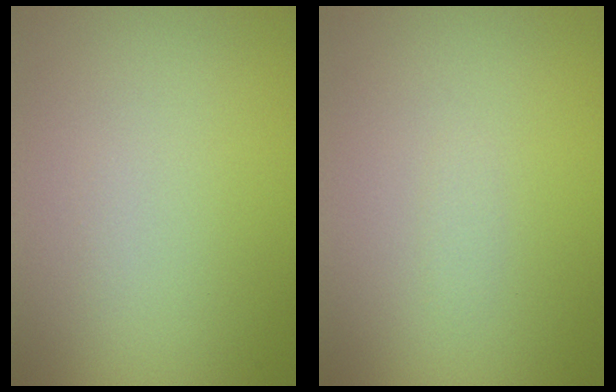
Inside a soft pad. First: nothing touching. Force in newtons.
{"total": 0.5, "press": 0.5, "slide": 0.0}